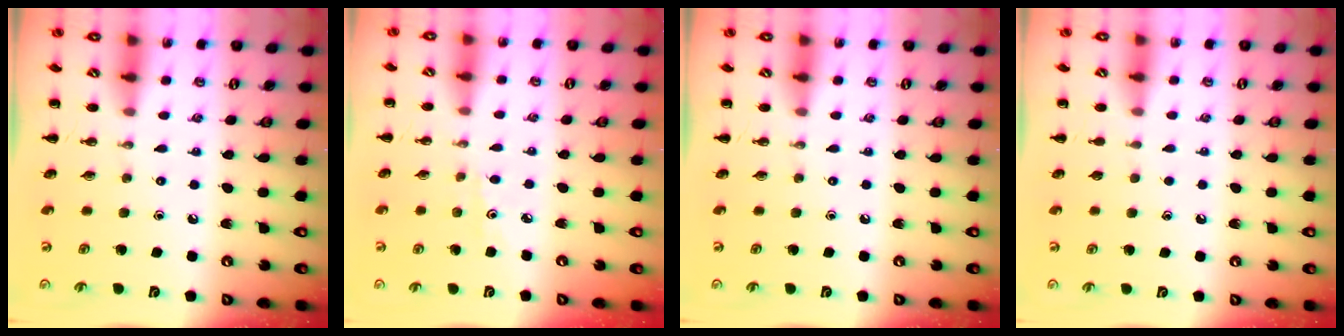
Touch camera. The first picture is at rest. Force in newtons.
{"total": 2.6, "press": 2.3, "slide": 1.1}
{"total": 0.0}
{"total": 0.8, "press": 0.8, "slide": 0.1}